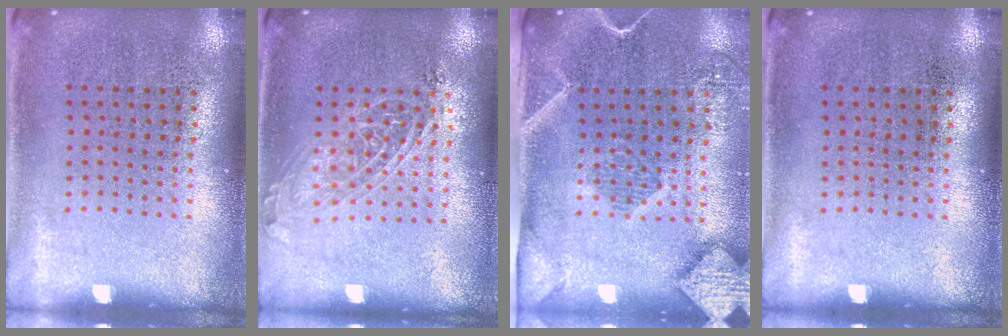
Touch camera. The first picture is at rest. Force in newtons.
{"total": 1.4, "press": 1.3, "slide": 0.7}
{"total": 2.5, "press": 1.9, "slide": 1.7}
{"total": 0.0}